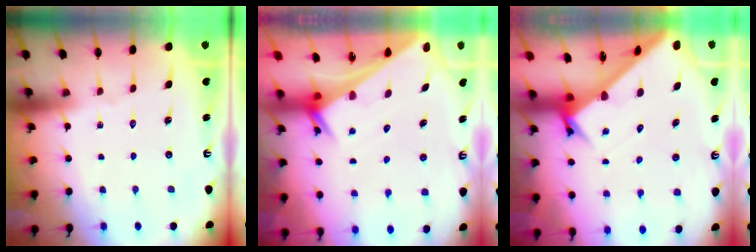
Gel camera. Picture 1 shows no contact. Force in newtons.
{"total": 2.9, "press": 2.9, "slide": 0.2}
{"total": 3.7, "press": 3.7, "slide": 0.3}